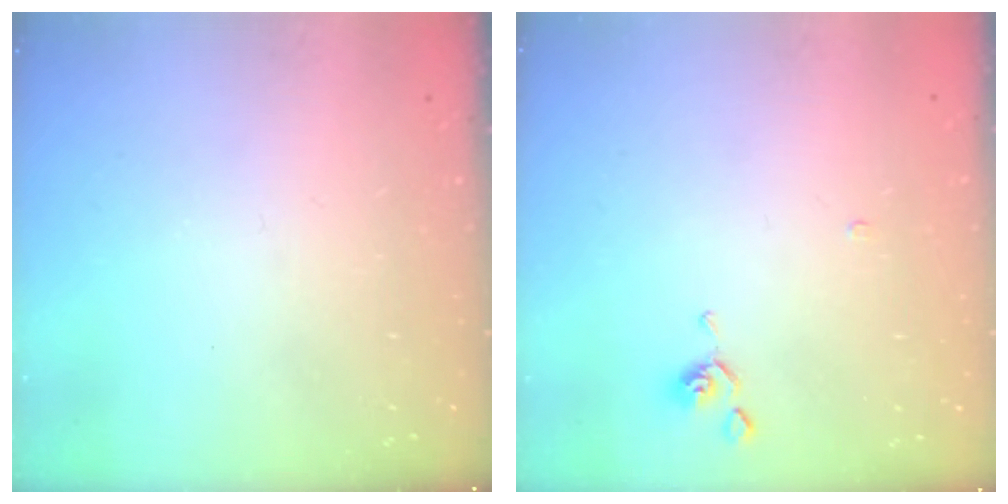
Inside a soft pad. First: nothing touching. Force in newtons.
{"total": 0.9, "press": 0.9, "slide": 0.3}